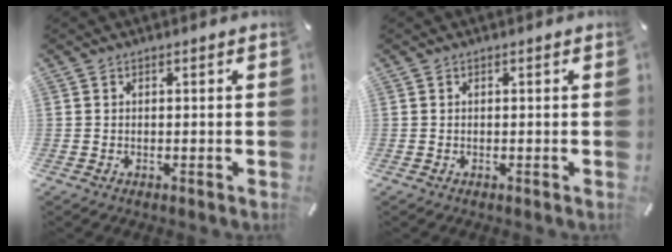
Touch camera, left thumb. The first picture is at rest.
{"total": 0.0}